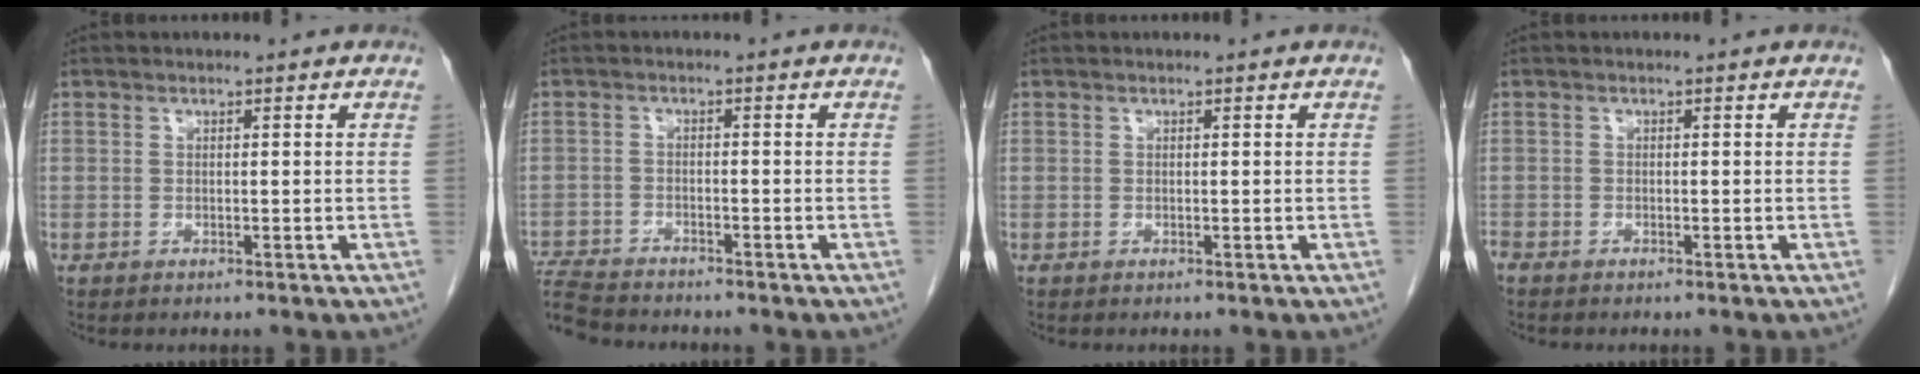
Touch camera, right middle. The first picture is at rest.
{"total": 8.2, "force": [-7.8, 1.3, 2.4], "torque": [-0.051, -0.012, -0.134]}
{"total": 0.0}
{"total": 1.2, "force": [-1.1, 0.4, 0.3], "torque": [-0.013, -0.003, -0.022]}